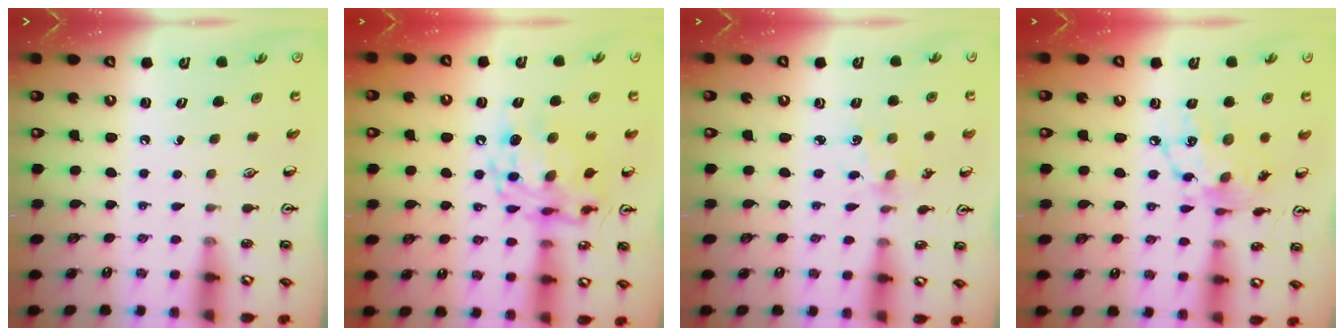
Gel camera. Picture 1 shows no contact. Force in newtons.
{"total": 12.4, "press": 12.4, "slide": 1.2}
{"total": 1.6, "press": 1.5, "slide": 0.5}
{"total": 14.0, "press": 14.0, "slide": 1.2}